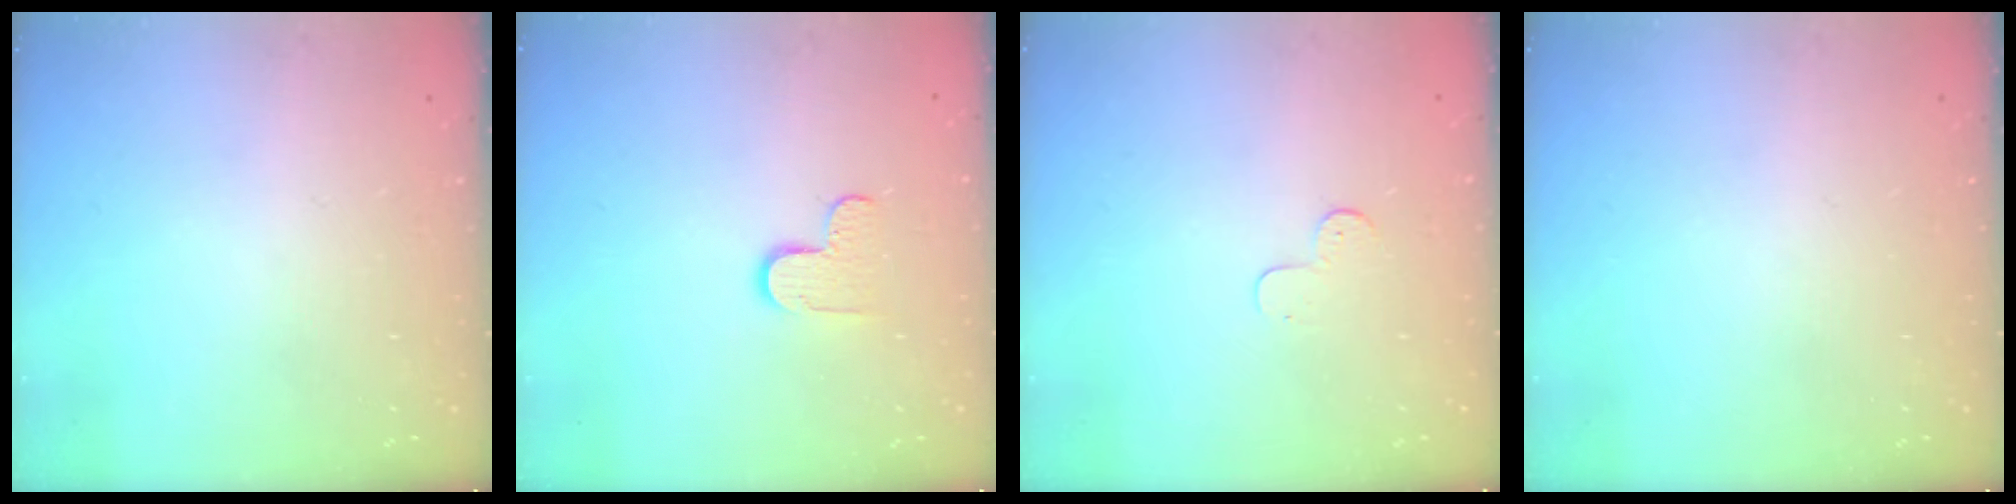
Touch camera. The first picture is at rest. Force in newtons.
{"total": 5.6, "press": 5.6, "slide": 0.3}
{"total": 3.7, "press": 3.7, "slide": 0.4}
{"total": 0.0}